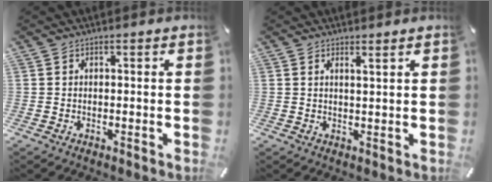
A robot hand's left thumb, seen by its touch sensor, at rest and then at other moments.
{"total": 1.7, "force": [1.5, -0.3, 0.8], "torque": [-0.015, -0.004, 0.027]}